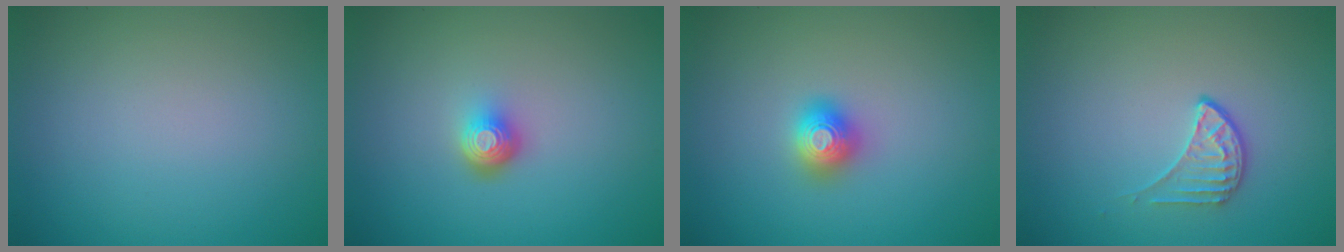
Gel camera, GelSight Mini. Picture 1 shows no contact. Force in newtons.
{"total": 2.2, "press": 1.5, "slide": 1.6}
{"total": 1.6, "press": 1.6, "slide": 0.2}
{"total": 1.9, "press": 1.3, "slide": 1.3}